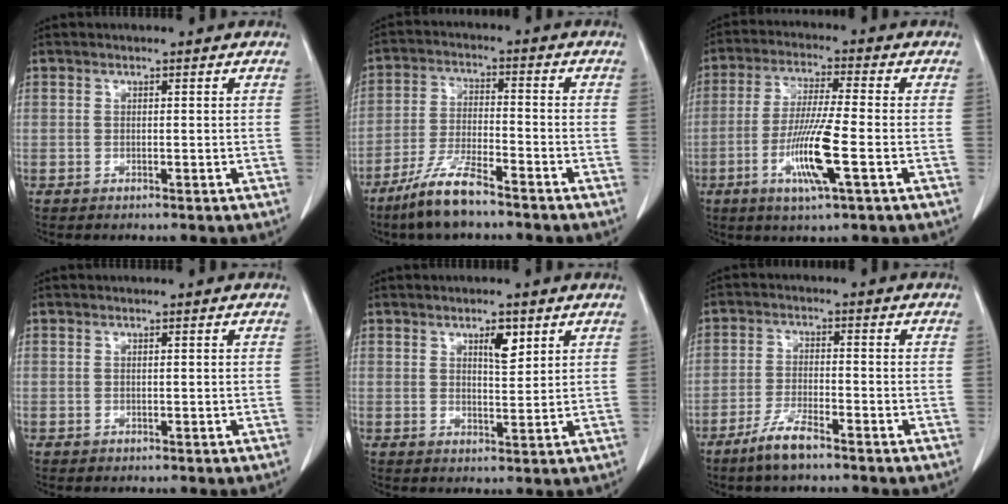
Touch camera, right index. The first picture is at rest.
{"total": 8.7, "force": [-6.5, 1.1, 5.6], "torque": [-0.119, -0.017, -0.126]}
{"total": 10.2, "force": [-3.4, 0.0, 9.6], "torque": [-0.190, -0.015, -0.067]}
{"total": 0.0}
{"total": 3.7, "force": [2.0, 1.2, 2.9], "torque": [-0.047, -0.002, 0.033]}
{"total": 4.5, "force": [-3.3, 0.6, 2.9], "torque": [-0.062, -0.004, -0.063]}